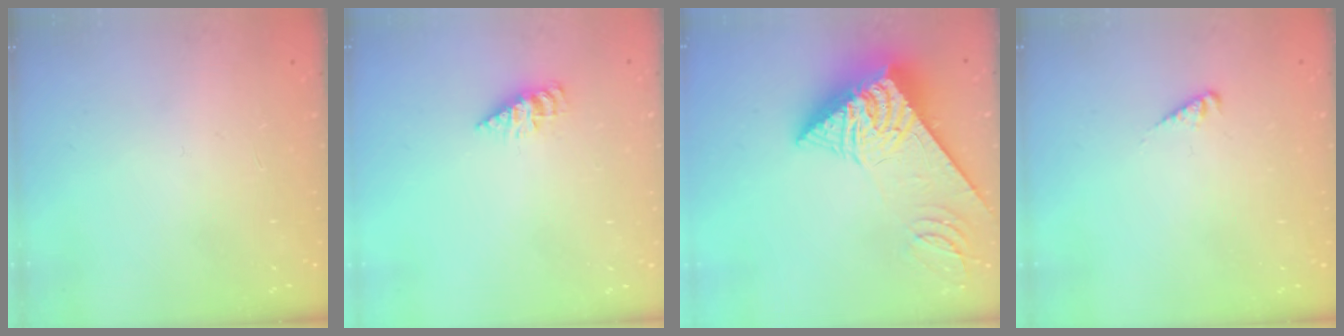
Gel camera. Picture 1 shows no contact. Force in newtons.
{"total": 2.2, "press": 2.2, "slide": 0.3}
{"total": 12.6, "press": 12.5, "slide": 1.5}
{"total": 1.1, "press": 1.0, "slide": 0.2}